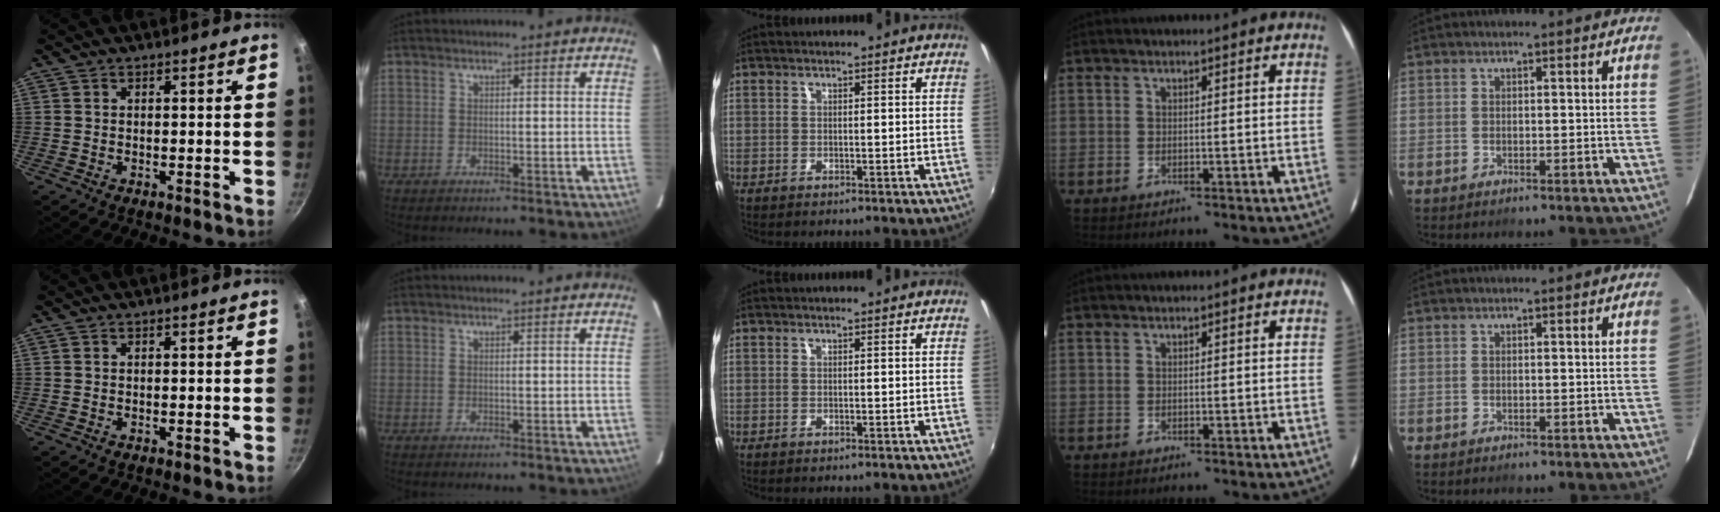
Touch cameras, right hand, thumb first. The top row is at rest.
{}